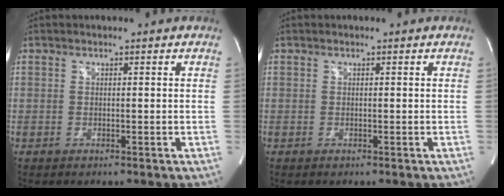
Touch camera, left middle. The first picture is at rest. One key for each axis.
{"total": 0.0}